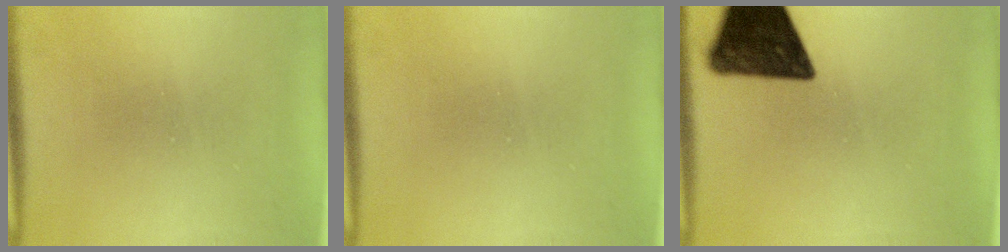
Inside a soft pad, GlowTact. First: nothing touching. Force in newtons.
{"total": 0.0}
{"total": 14.3}